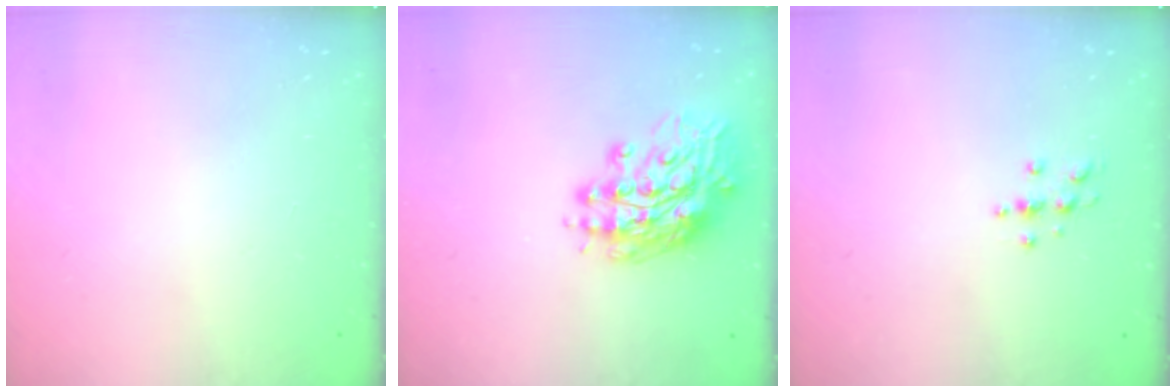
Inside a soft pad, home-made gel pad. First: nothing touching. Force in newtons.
{"total": 14.9, "press": 14.8, "slide": 1.5}
{"total": 3.3, "press": 3.3, "slide": 0.5}